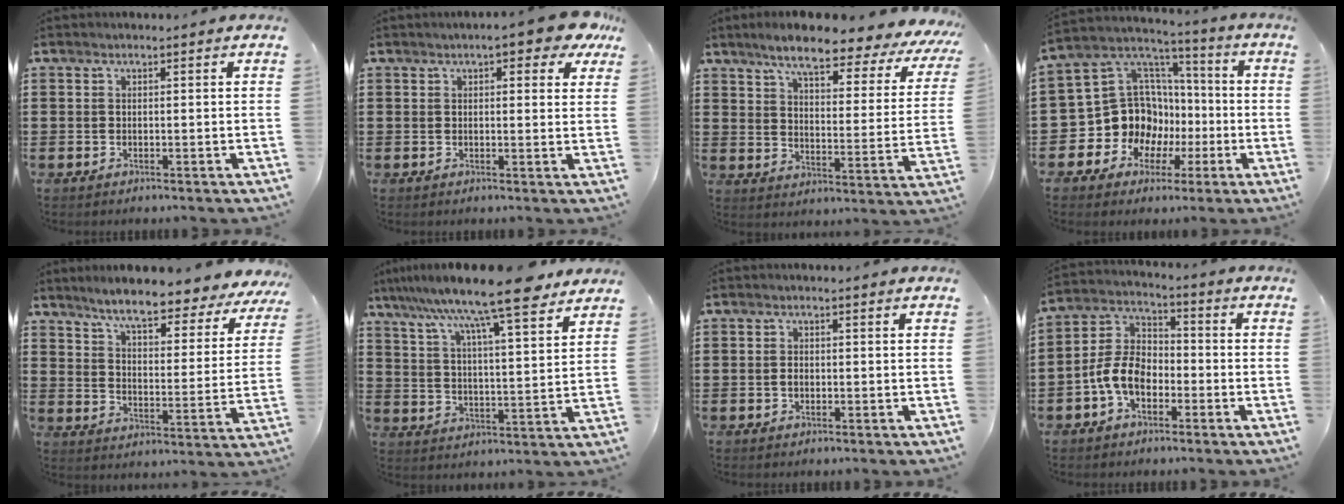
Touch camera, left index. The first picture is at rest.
{"total": 5.0, "force": [3.6, 0.9, 3.4], "torque": [-0.051, -0.009, 0.058]}
{"total": 8.0, "force": [6.5, 1.3, 4.4], "torque": [-0.097, -0.034, 0.106]}
{"total": 13.4, "force": [-2.9, 12.1, 4.9], "torque": [-0.147, -0.014, -0.041]}
{"total": 7.3, "force": [6.7, 0.5, 3.0], "torque": [-0.078, -0.042, 0.112]}
{"total": 11.9, "force": [9.9, 0.8, 6.6], "torque": [-0.139, -0.058, 0.161]}
{"total": 1.3, "force": [-0.3, 0.8, 1.0], "torque": [-0.021, 0.004, -0.006]}
{"total": 7.4, "force": [-3.5, 4.7, 4.6], "torque": [-0.126, 0.006, -0.077]}